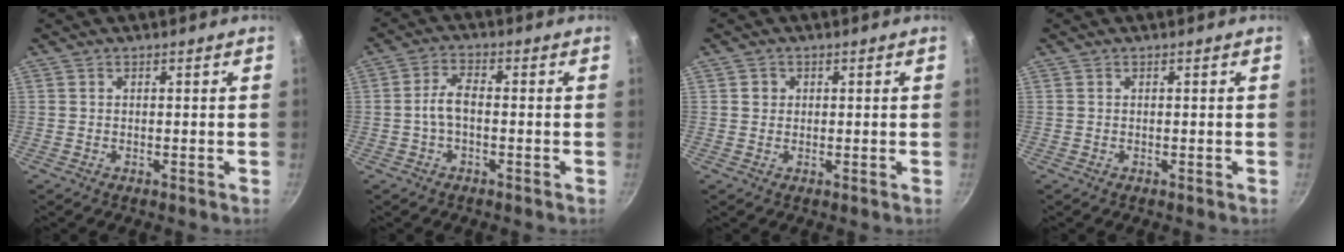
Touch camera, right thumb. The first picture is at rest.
{"total": 4.4, "force": [-0.9, 2.1, 3.8], "torque": [-0.075, 0.023, -0.024]}
{"total": 1.6, "force": [0.3, 1.5, 0.4], "torque": [0.001, 0.002, 0.003]}
{"total": 0.0}